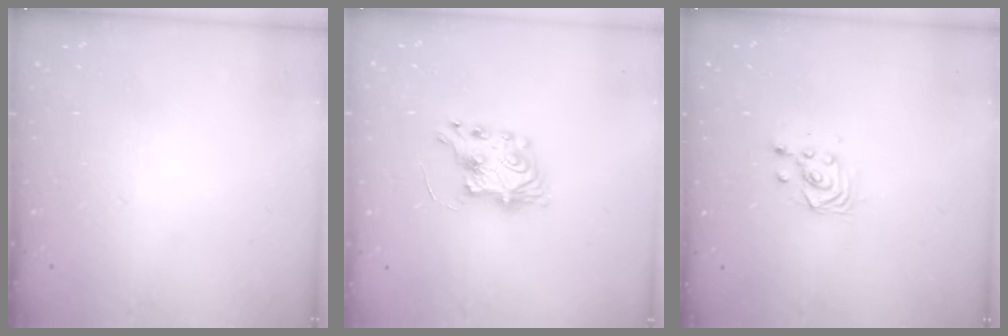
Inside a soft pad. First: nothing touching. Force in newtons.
{"total": 7.5, "press": 7.5, "slide": 0.2}
{"total": 3.7, "press": 3.4, "slide": 1.4}